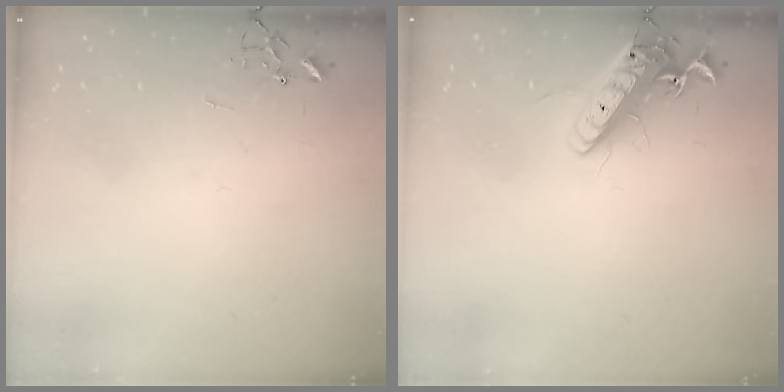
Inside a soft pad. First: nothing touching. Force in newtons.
{"total": 13.5, "press": 13.3, "slide": 2.3}